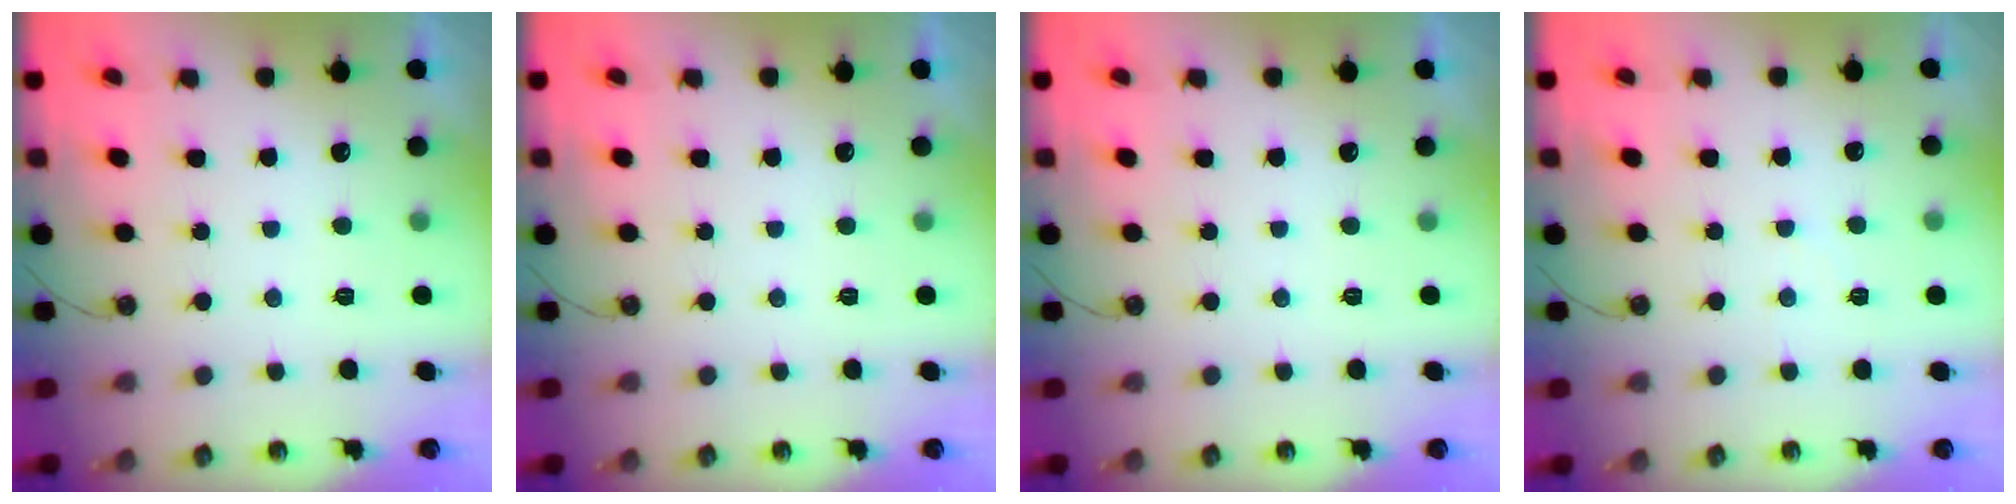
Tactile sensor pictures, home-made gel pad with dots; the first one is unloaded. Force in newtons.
{"total": 0.0}
{"total": 0.0}
{"total": 2.4, "press": 2.4, "slide": 0.4}